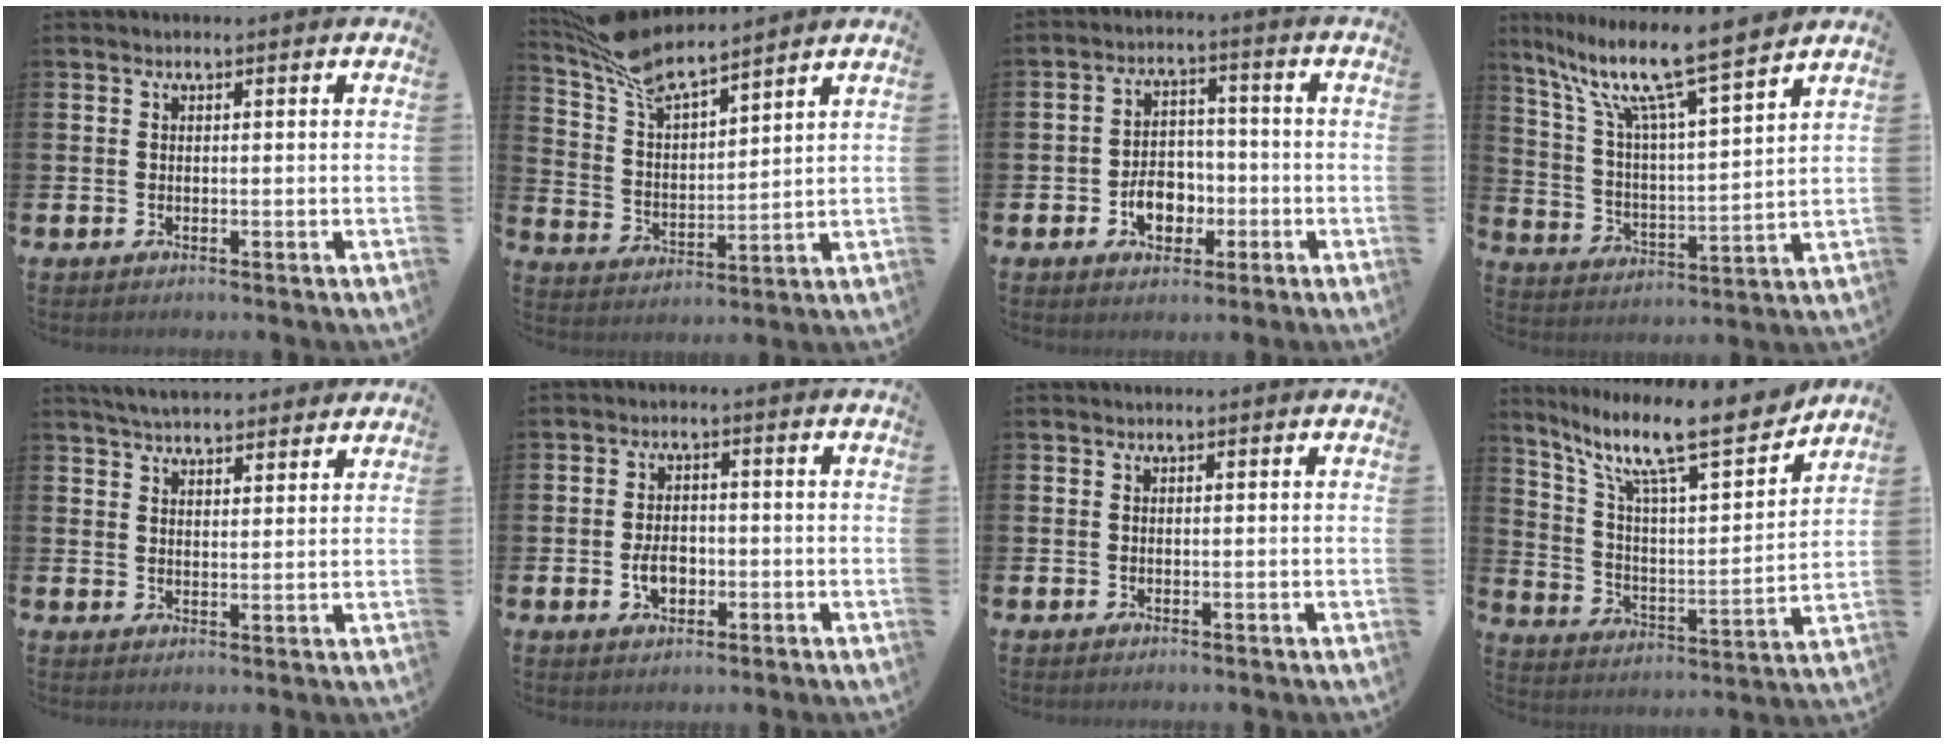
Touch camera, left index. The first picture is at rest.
{"total": 9.0, "force": [8.3, 1.7, 3.2], "torque": [-0.100, -0.042, 0.150]}
{"total": 5.4, "force": [-2.0, 3.9, 3.1], "torque": [-0.042, 0.004, -0.042]}
{"total": 11.9, "force": [9.8, 1.2, 6.5], "torque": [-0.162, -0.061, 0.164]}
{"total": 4.5, "force": [4.4, 0.7, 0.6], "torque": [-0.025, -0.018, 0.081]}
{"total": 3.5, "force": [-1.0, 2.4, 2.4], "torque": [-0.037, 0.000, -0.021]}
{"total": 0.0}
{"total": 13.7, "force": [11.3, 2.9, 7.2], "torque": [-0.164, -0.075, 0.188]}